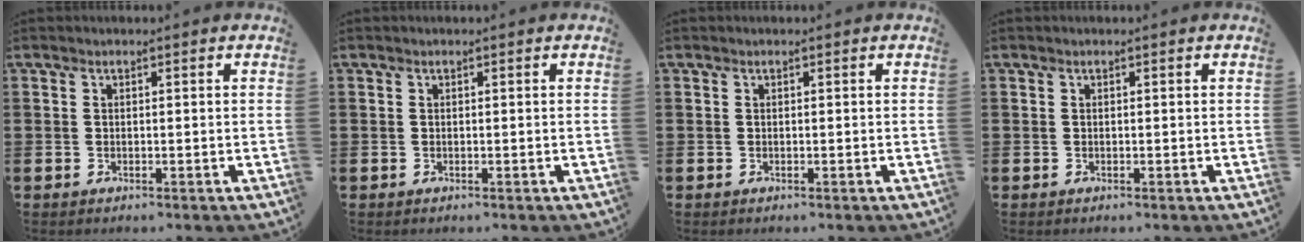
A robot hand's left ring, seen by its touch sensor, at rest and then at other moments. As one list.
[{"total": 0.0}, {"total": 0.0}, {"total": 0.0}]